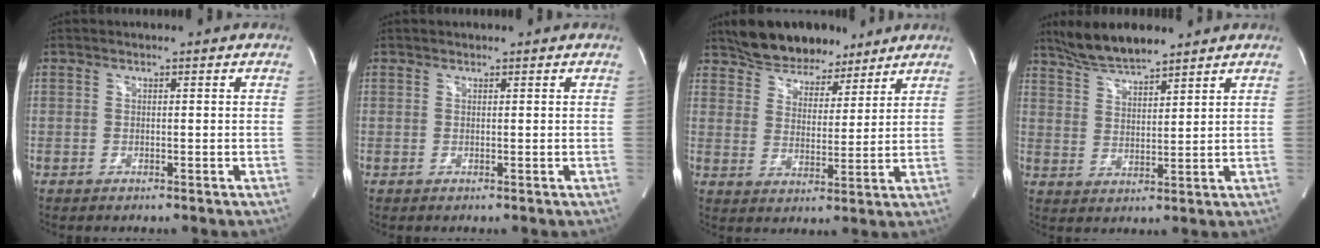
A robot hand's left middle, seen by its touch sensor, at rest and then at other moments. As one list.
[{"total": 0.0}, {"total": 10.2, "force": [8.5, 4.6, 3.2], "torque": [-0.044, 0.014, 0.143]}, {"total": 7.9, "force": [7.0, 1.1, 3.5], "torque": [-0.075, 0.010, 0.136]}]